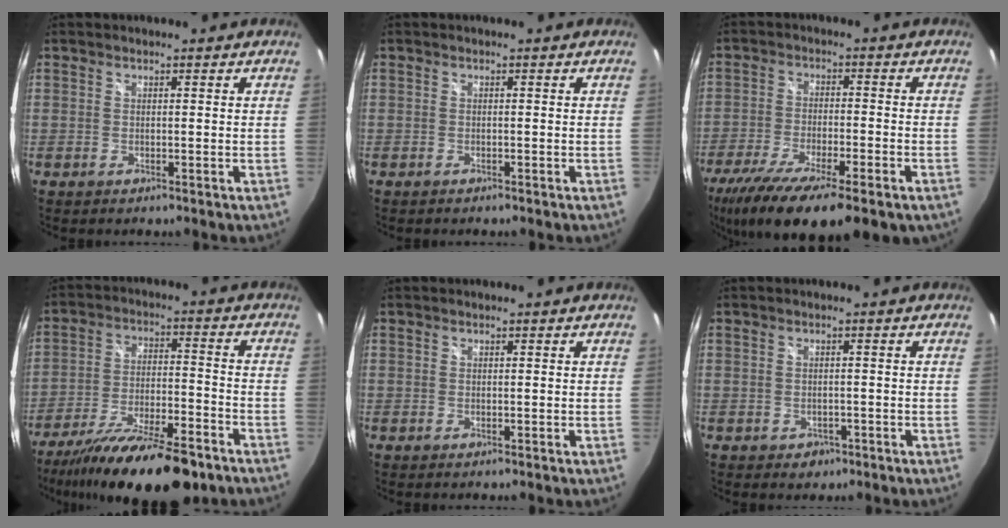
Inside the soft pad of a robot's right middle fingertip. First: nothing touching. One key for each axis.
{"total": 0.7, "fx": -0.6, "fy": 0.2, "fz": 0.2, "tx": -0.006, "ty": -0.002, "tz": -0.011}
{"total": 18.6, "fx": -12.7, "fy": 4.6, "fz": 12.8, "tx": -0.246, "ty": -0.067, "tz": -0.205}
{"total": 21.3, "fx": -16.3, "fy": 5.3, "fz": 12.7, "tx": -0.230, "ty": -0.046, "tz": -0.255}
{"total": 0.0}
{"total": 2.5, "fx": -1.1, "fy": 2.0, "fz": 0.8, "tx": -0.019, "ty": -0.003, "tz": -0.012}